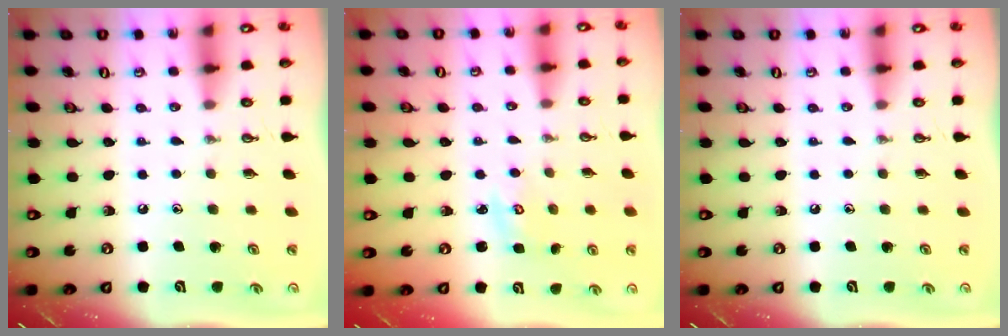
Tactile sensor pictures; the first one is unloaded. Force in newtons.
{"total": 2.7, "press": 2.7, "slide": 0.3}
{"total": 0.0}